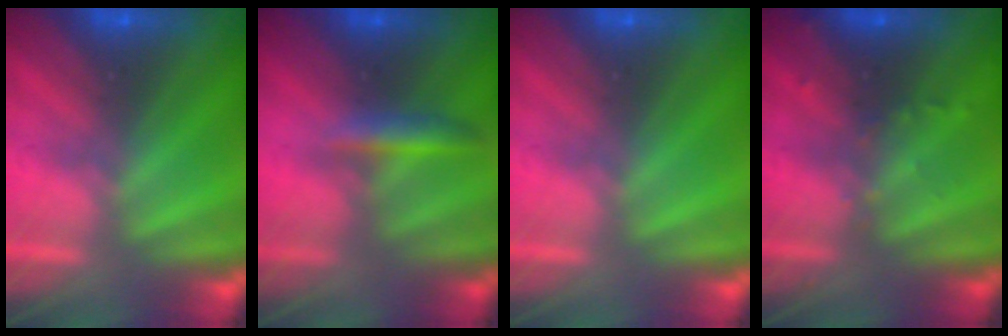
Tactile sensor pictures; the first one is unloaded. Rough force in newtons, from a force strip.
{"total": 2.9}
{"total": 0.0}
{"total": 2.8}